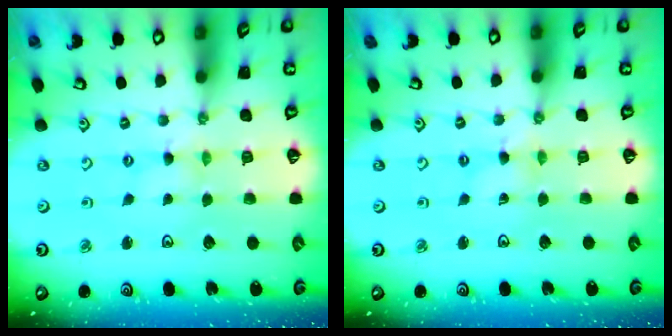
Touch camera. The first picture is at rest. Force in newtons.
{"total": 1.3, "press": 1.3, "slide": 0.3}